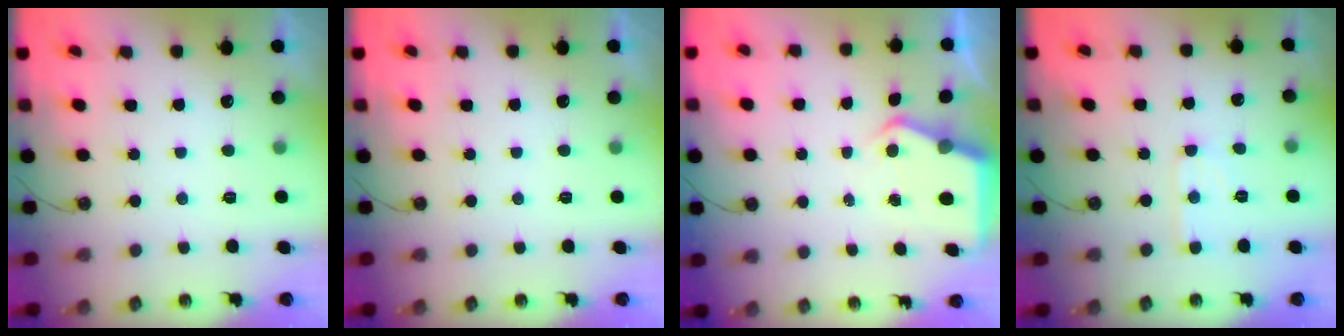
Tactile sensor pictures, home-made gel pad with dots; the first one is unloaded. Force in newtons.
{"total": 0.0}
{"total": 4.7, "press": 4.6, "slide": 0.7}
{"total": 5.1, "press": 5.0, "slide": 0.3}